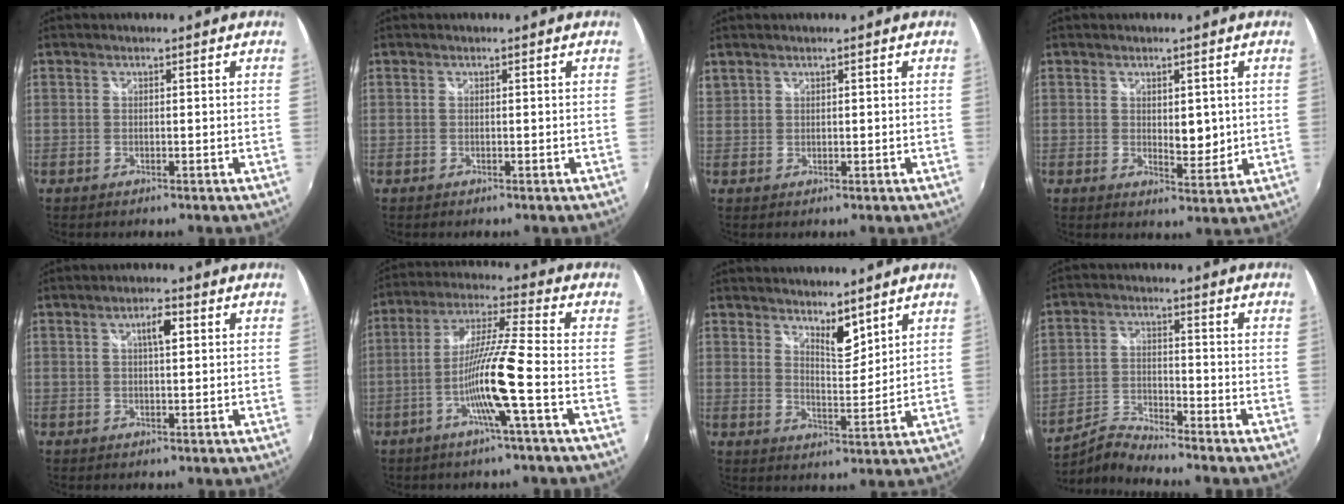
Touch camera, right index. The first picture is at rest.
{"total": 0.0}
{"total": 2.3, "force": [1.8, 1.3, 0.7], "torque": [-0.005, 0.004, 0.038]}
{"total": 4.2, "force": [0.6, 2.2, 3.4], "torque": [-0.046, -0.007, 0.015]}
{"total": 3.3, "force": [1.0, 1.0, 3.0], "torque": [-0.050, 0.008, 0.016]}
{"total": 11.6, "force": [-4.5, -1.4, 10.6], "torque": [-0.206, -0.002, -0.088]}
{"total": 5.3, "force": [4.3, 1.5, 2.7], "torque": [-0.037, -0.002, 0.072]}
{"total": 5.3, "force": [-5.2, -1.2, 0.3], "torque": [-0.018, 0.015, -0.112]}